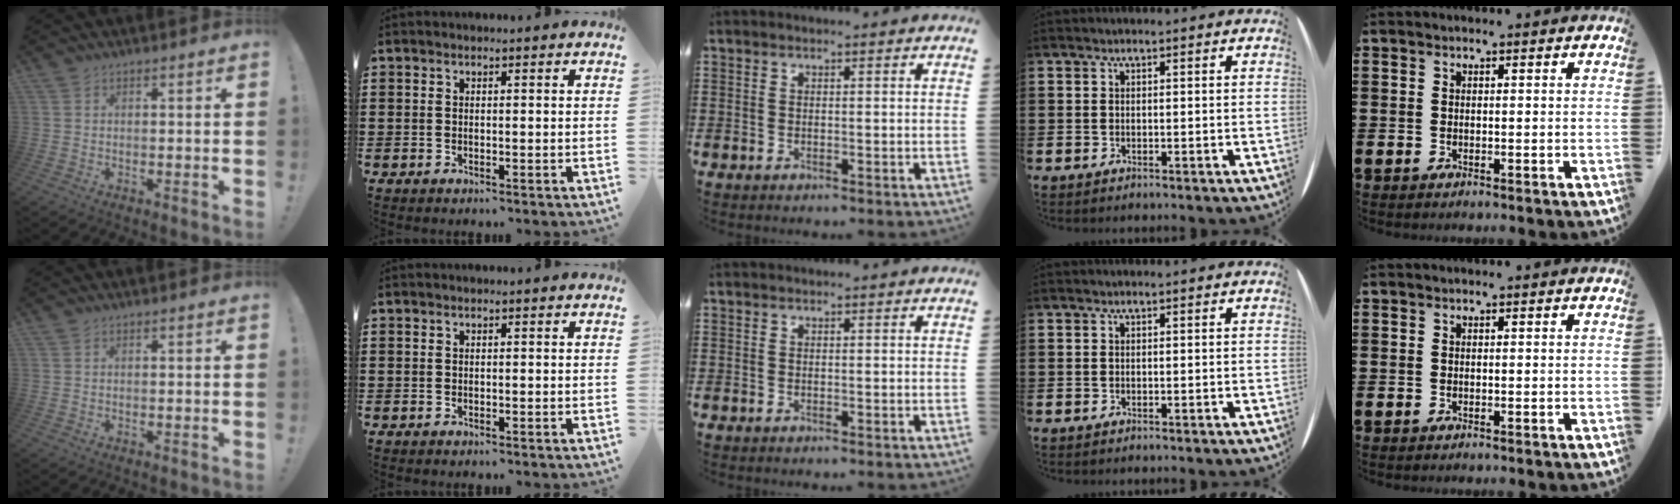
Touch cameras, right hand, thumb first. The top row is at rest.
{}